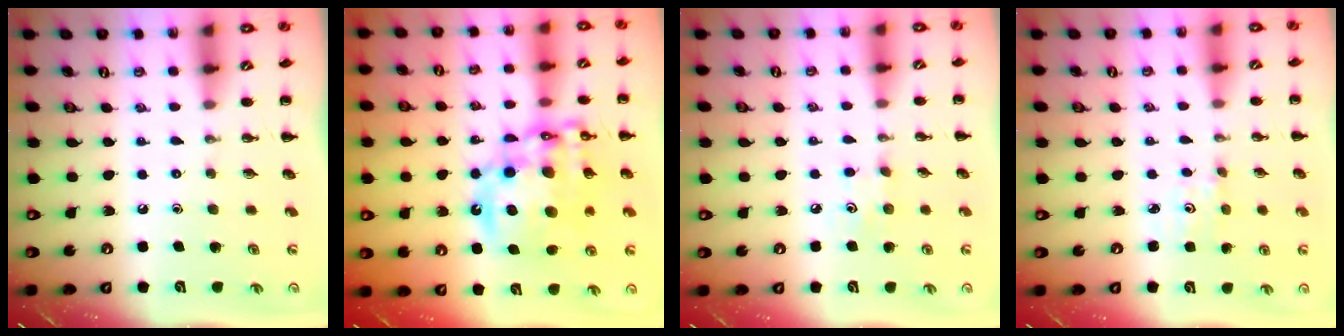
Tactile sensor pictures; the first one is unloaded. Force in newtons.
{"total": 20.4, "press": 19.9, "slide": 4.7}
{"total": 4.8, "press": 4.6, "slide": 1.4}
{"total": 1.5, "press": 1.4, "slide": 0.5}